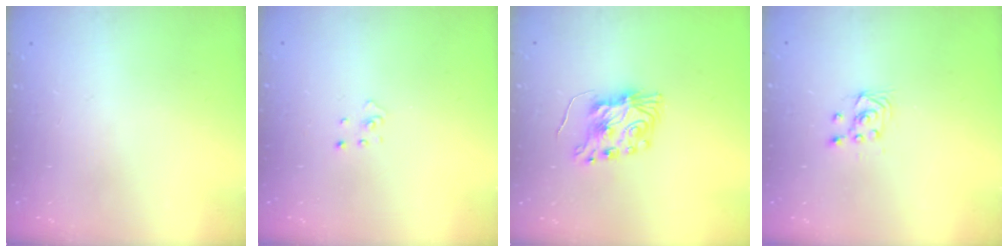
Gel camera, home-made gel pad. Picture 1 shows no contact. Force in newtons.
{"total": 1.9, "press": 1.9, "slide": 0.1}
{"total": 8.0, "press": 8.0, "slide": 0.2}
{"total": 2.9, "press": 2.7, "slide": 1.0}